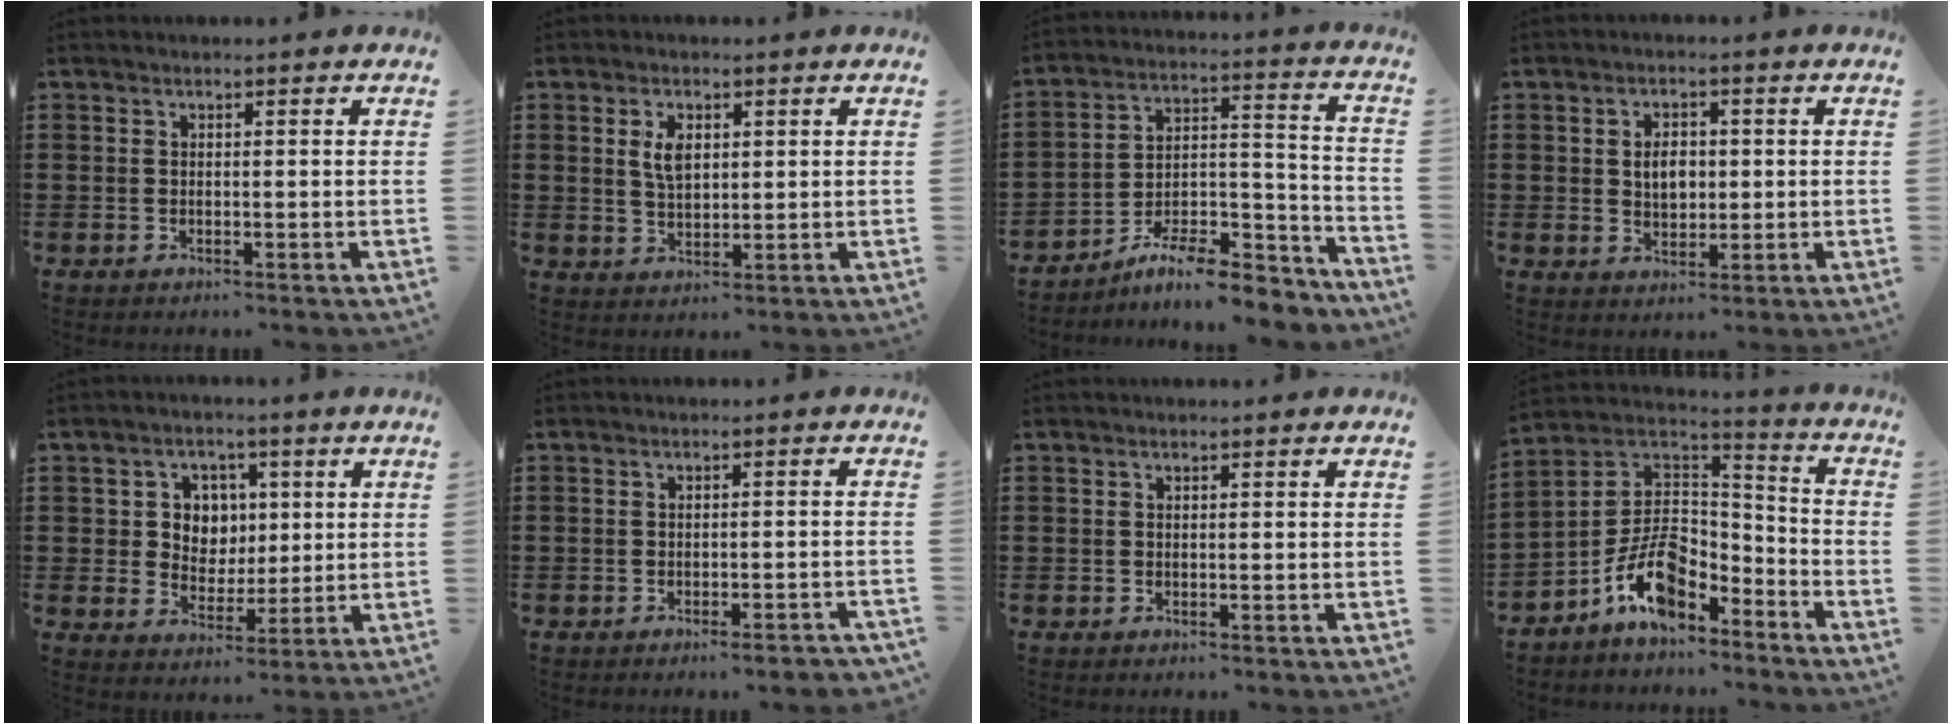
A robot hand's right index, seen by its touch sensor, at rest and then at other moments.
{"total": 3.7, "force": [1.3, 2.0, 2.9], "torque": [-0.065, 0.009, 0.021]}
{"total": 9.6, "force": [-8.4, 2.1, 4.3], "torque": [-0.057, 0.029, -0.157]}
{"total": 3.7, "force": [0.2, 2.5, 2.7], "torque": [-0.044, 0.003, -0.002]}
{"total": 5.9, "force": [1.7, 5.4, 1.7], "torque": [-0.054, 0.015, 0.027]}
{"total": 1.9, "force": [-1.6, 0.1, 1.0], "torque": [-0.017, 0.000, -0.030]}
{"total": 0.0}
{"total": 10.5, "force": [-6.2, 5.5, 6.4], "torque": [-0.143, 0.010, -0.122]}